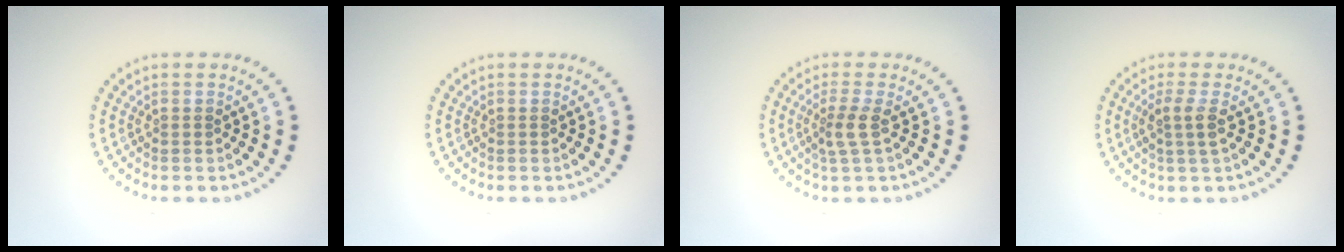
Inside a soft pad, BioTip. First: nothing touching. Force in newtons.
{"total": 0.0}
{"total": 2.0, "press": 1.6, "slide": 1.3}
{"total": 1.9, "press": 1.6, "slide": 1.0}